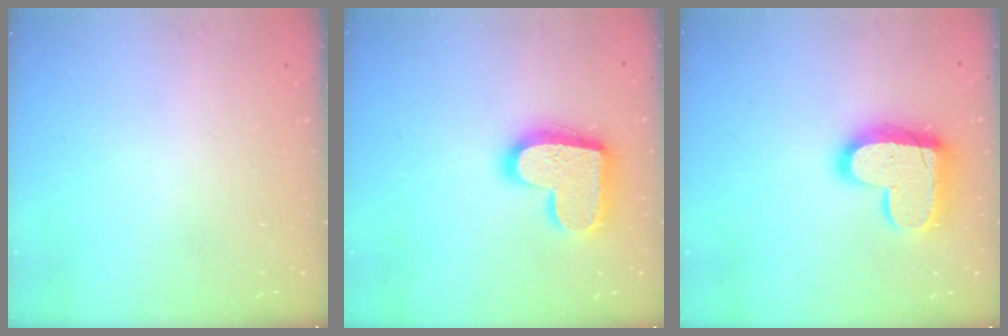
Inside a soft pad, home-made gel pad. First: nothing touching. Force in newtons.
{"total": 18.5, "press": 18.5, "slide": 1.0}
{"total": 17.2, "press": 17.1, "slide": 1.1}